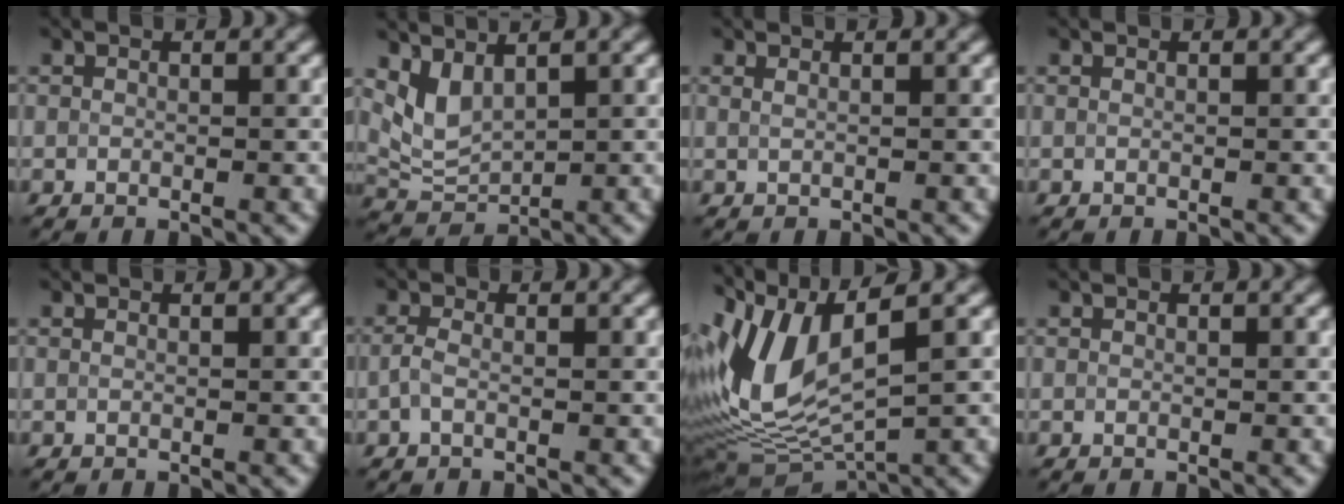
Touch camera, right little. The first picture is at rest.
{"total": 3.0, "force": [1.6, 1.6, 2.0], "torque": [-0.048, -0.010, 0.043]}
{"total": 1.1, "force": [0.6, 0.6, 0.7], "torque": [-0.006, -0.003, 0.004]}
{"total": 0.0}
{"total": 0.0}
{"total": 1.3, "force": [-0.4, 0.5, 1.1], "torque": [-0.029, 0.000, -0.012]}
{"total": 9.6, "force": [1.7, 4.2, 8.4], "torque": [-0.187, -0.010, 0.044]}
{"total": 0.0}